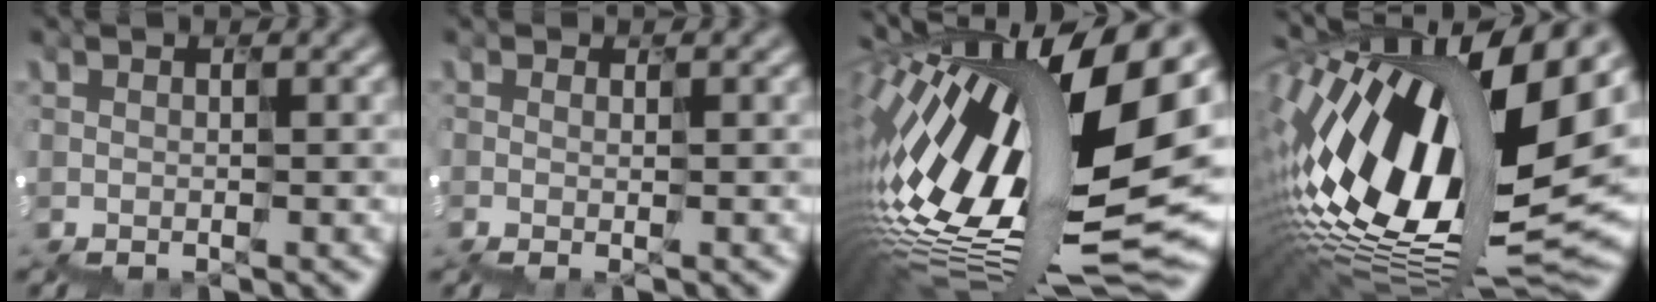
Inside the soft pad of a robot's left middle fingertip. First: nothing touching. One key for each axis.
{"total": 0.6, "fx": -0.2, "fy": -0.4, "fz": -0.4, "tx": 0.002, "ty": -0.006, "tz": -0.007}
{"total": 17.0, "fx": 0.9, "fy": 6.7, "fz": 15.6, "tx": -0.309, "ty": -0.006, "tz": 0.008}
{"total": 16.3, "fx": 2.5, "fy": 7.3, "fz": 14.4, "tx": -0.276, "ty": 0.010, "tz": 0.028}